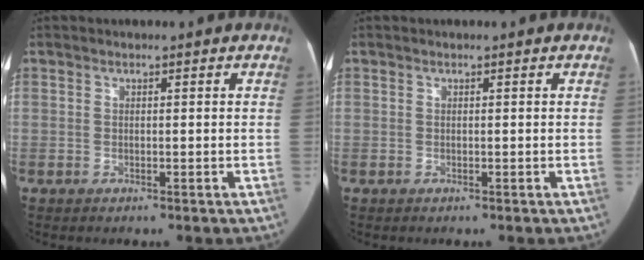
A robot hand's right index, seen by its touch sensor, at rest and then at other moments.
{"total": 0.0}